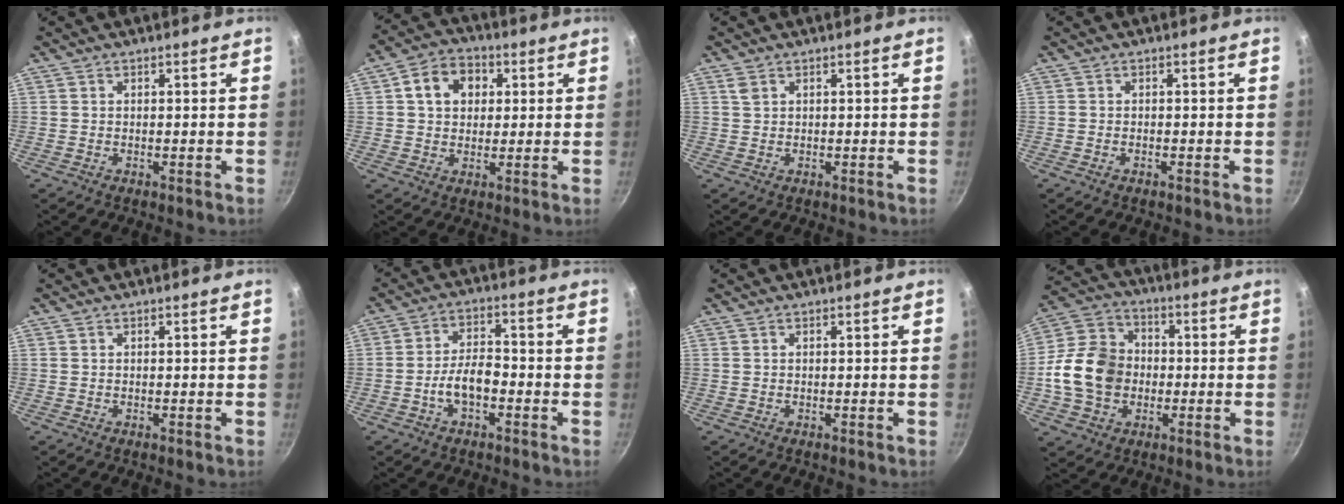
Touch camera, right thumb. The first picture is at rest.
{"total": 8.8, "force": [2.3, 6.9, 4.9], "torque": [-0.056, 0.010, 0.027]}
{"total": 1.4, "force": [0.7, 1.0, 0.8], "torque": [-0.015, 0.001, 0.016]}
{"total": 0.5, "force": [-0.4, 0.1, 0.3], "torque": [-0.010, 0.005, -0.009]}
{"total": 0.0}
{"total": 6.8, "force": [-2.5, 3.5, 5.2], "torque": [-0.084, 0.036, -0.047]}
{"total": 0.0}
{"total": 14.8, "force": [-1.7, 12.0, 8.5], "torque": [-0.132, 0.025, -0.042]}